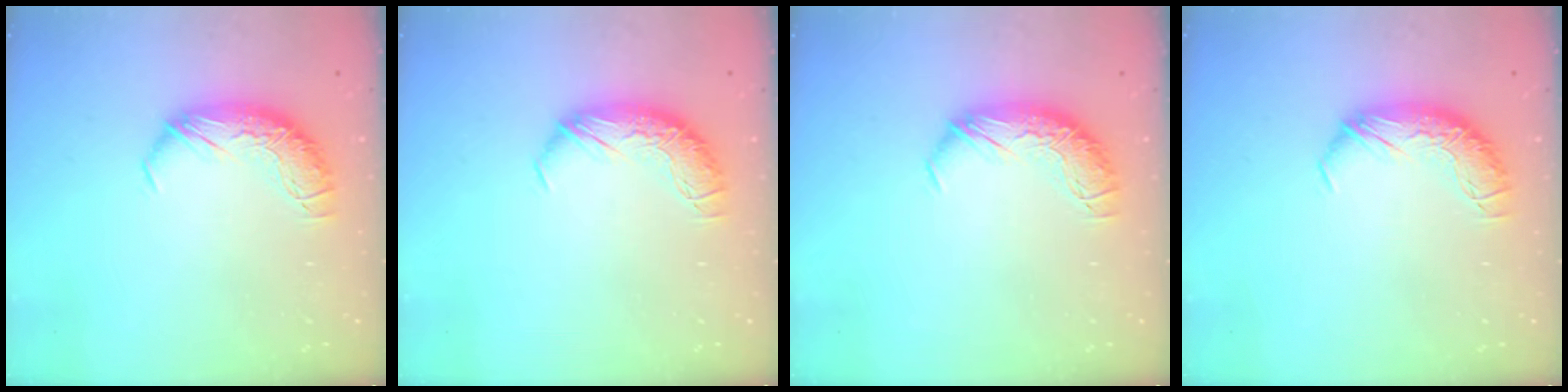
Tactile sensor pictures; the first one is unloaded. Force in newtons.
{"total": 0.0}
{"total": 0.0}
{"total": 0.0}